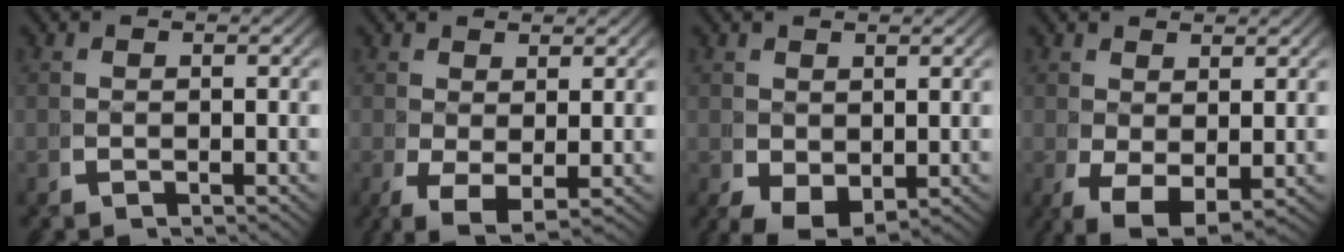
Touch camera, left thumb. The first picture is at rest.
{"total": 4.0, "force": [-1.4, 2.3, 3.0], "torque": [-0.069, -0.035, 0.000]}
{"total": 3.7, "force": [-0.8, 2.7, 2.4], "torque": [-0.048, -0.031, 0.011]}
{"total": 5.3, "force": [-1.9, 3.3, 3.7], "torque": [-0.080, -0.041, -0.002]}